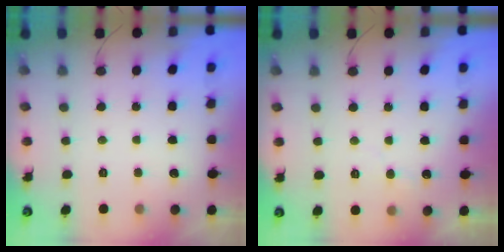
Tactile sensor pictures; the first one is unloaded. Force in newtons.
{"total": 3.9, "press": 3.9, "slide": 0.2}